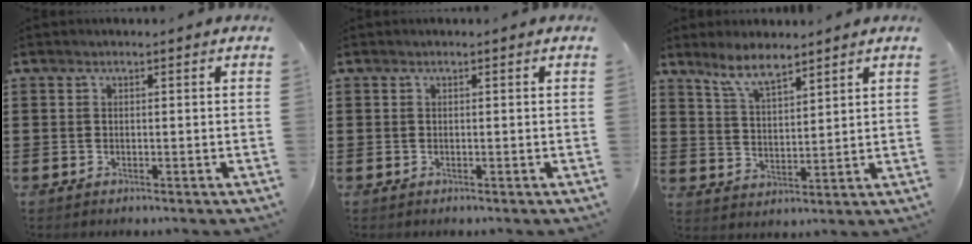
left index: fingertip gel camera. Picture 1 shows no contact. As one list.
[{"total": 0.0}, {"total": 6.1, "force": [5.2, 1.3, 3.1], "torque": [-0.075, -0.010, 0.094]}]